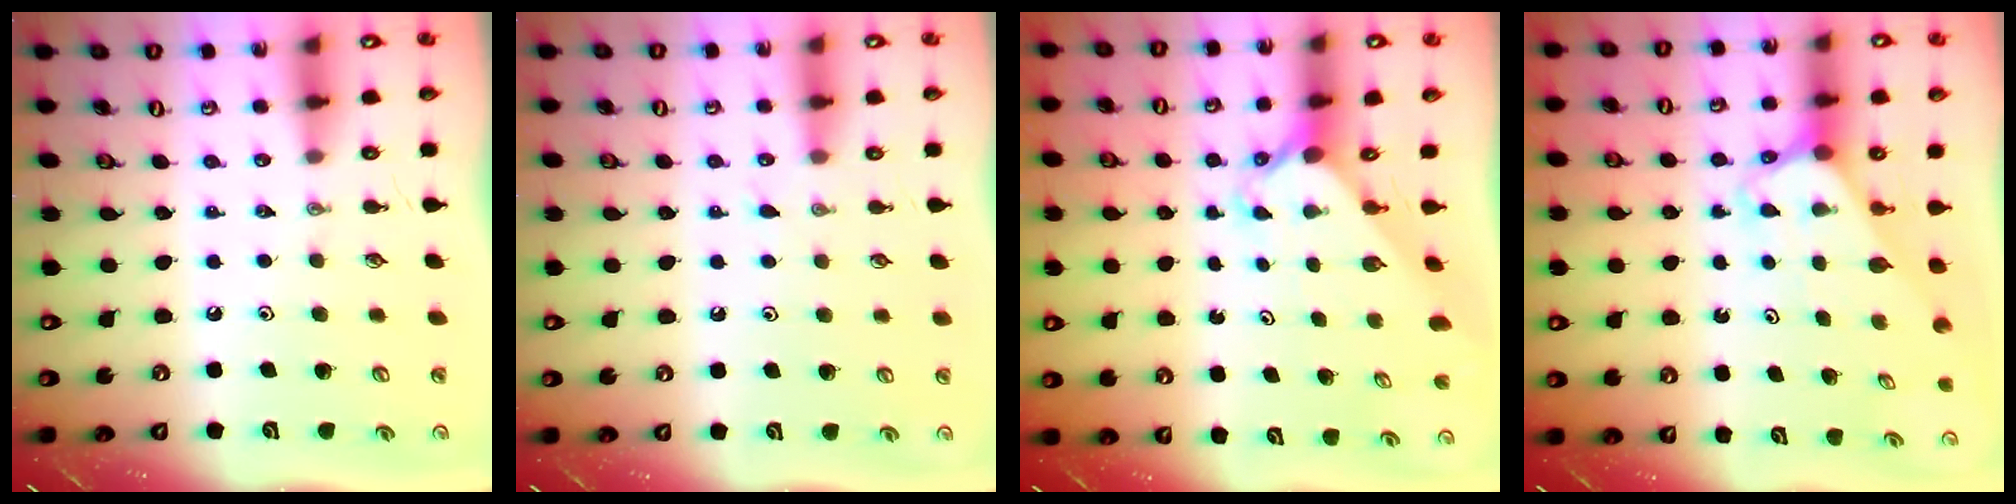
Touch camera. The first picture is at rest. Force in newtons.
{"total": 3.3, "press": 3.2, "slide": 0.3}
{"total": 2.4, "press": 2.4, "slide": 0.2}
{"total": 2.6, "press": 2.6, "slide": 0.2}